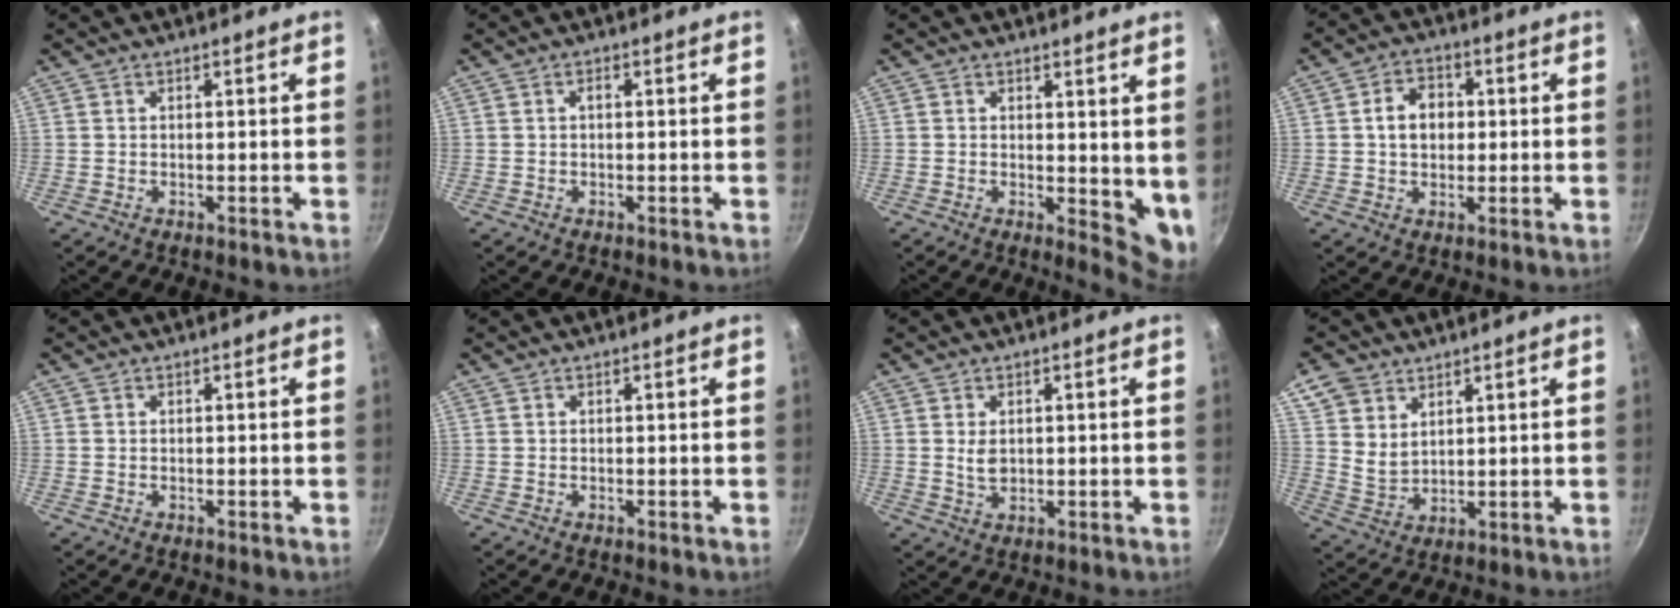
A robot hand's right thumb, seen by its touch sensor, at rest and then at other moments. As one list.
[{"total": 0.9, "force": [0.0, 0.5, 0.7], "torque": [-0.014, 0.006, 0.000]}, {"total": 6.7, "force": [1.7, 3.3, 5.6], "torque": [-0.057, -0.023, 0.024]}, {"total": 6.8, "force": [0.5, 5.2, 4.3], "torque": [-0.045, 0.012, 0.002]}, {"total": 0.0}, {"total": 0.0}, {"total": 3.1, "force": [0.6, 2.1, 2.2], "torque": [-0.037, -0.007, 0.014]}, {"total": 6.5, "force": [3.9, 5.0, 1.5], "torque": [-0.004, -0.012, 0.079]}]